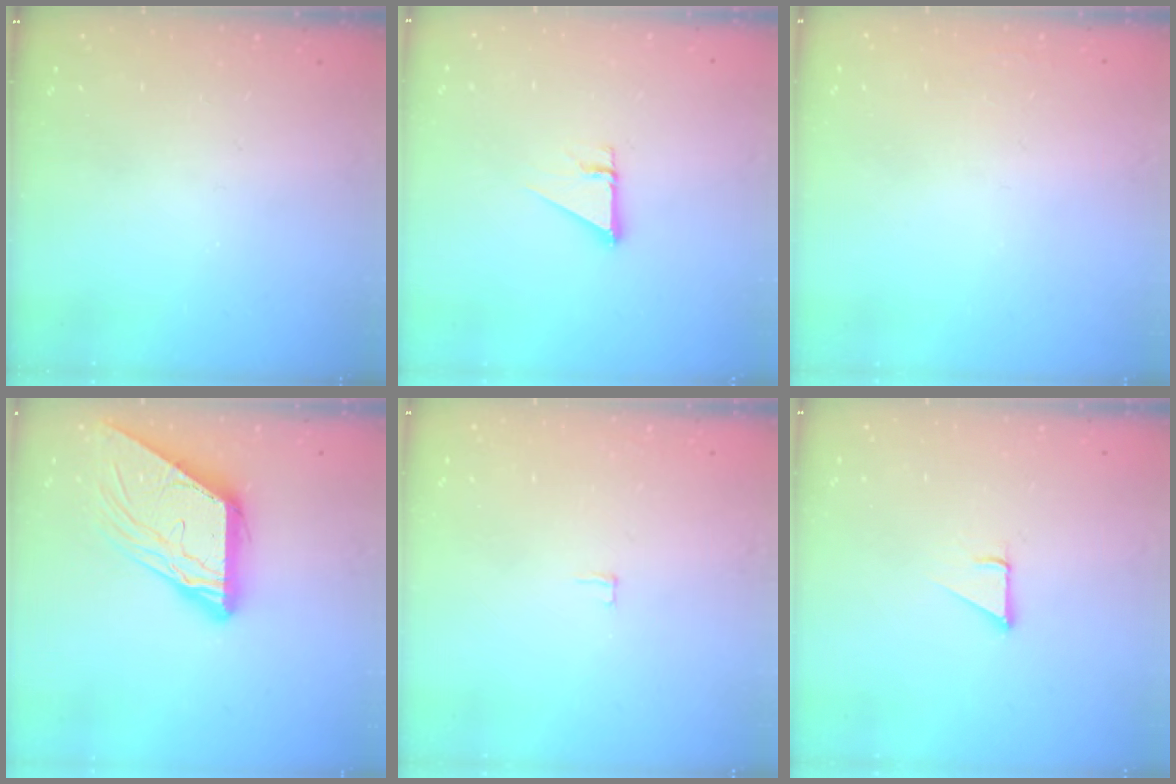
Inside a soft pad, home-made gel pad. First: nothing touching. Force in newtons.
{"total": 2.7, "press": 2.7, "slide": 0.2}
{"total": 1.8, "press": 1.7, "slide": 0.4}
{"total": 13.1, "press": 13.1, "slide": 1.3}
{"total": 2.0, "press": 2.0, "slide": 0.2}
{"total": 1.6, "press": 1.6, "slide": 0.2}